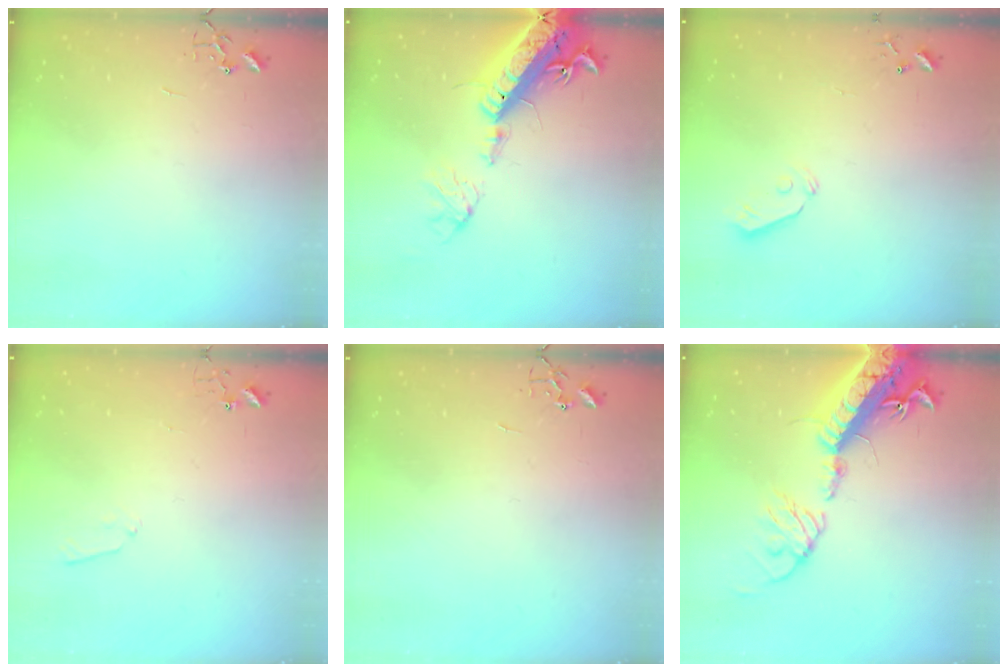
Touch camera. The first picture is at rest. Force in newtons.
{"total": 20.3, "press": 19.8, "slide": 4.4}
{"total": 5.5, "press": 5.4, "slide": 0.6}
{"total": 5.0, "press": 5.0, "slide": 0.7}
{"total": 0.0}
{"total": 23.1, "press": 22.6, "slide": 4.7}